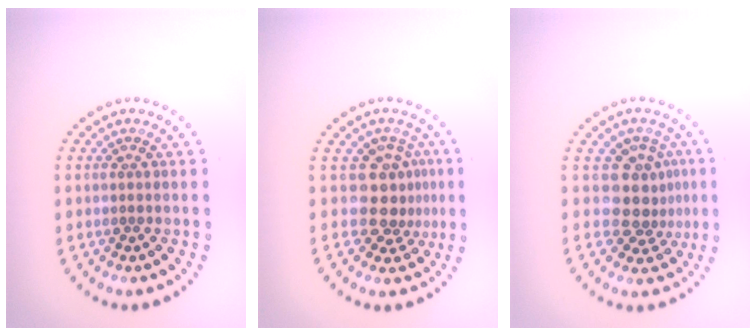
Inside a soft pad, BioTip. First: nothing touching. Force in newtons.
{"total": 3.2, "press": 2.4, "slide": 2.1}
{"total": 3.3, "press": 2.4, "slide": 2.2}